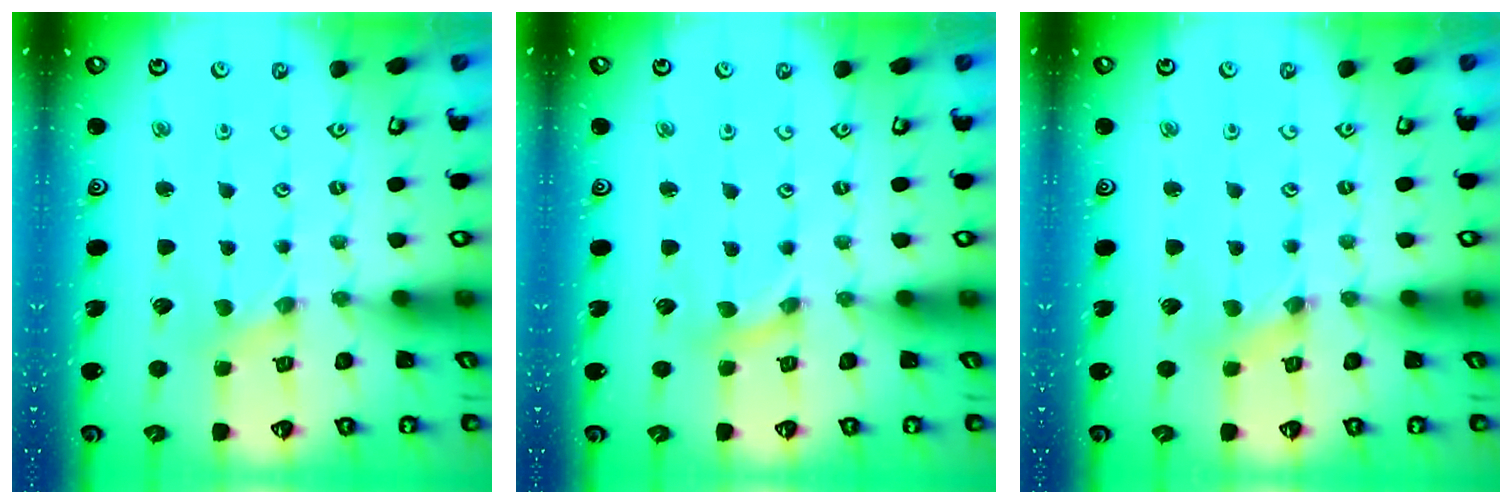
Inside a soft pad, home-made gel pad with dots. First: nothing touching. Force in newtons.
{"total": 0.0}
{"total": 1.3, "press": 1.3, "slide": 0.2}